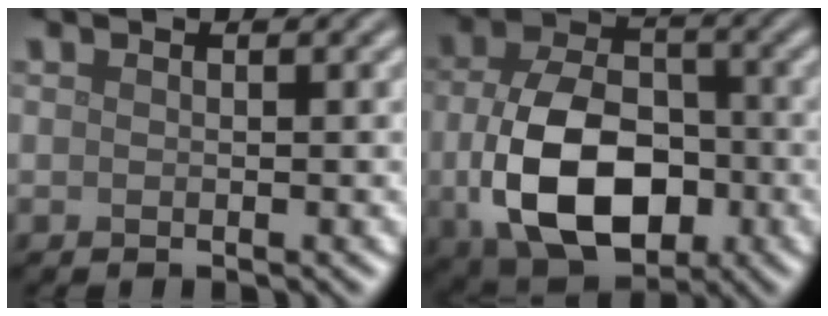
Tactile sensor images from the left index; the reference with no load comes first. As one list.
[{"total": 11.0, "force": [-2.1, 7.2, 8.0], "torque": [-0.171, -0.026, -0.028]}]